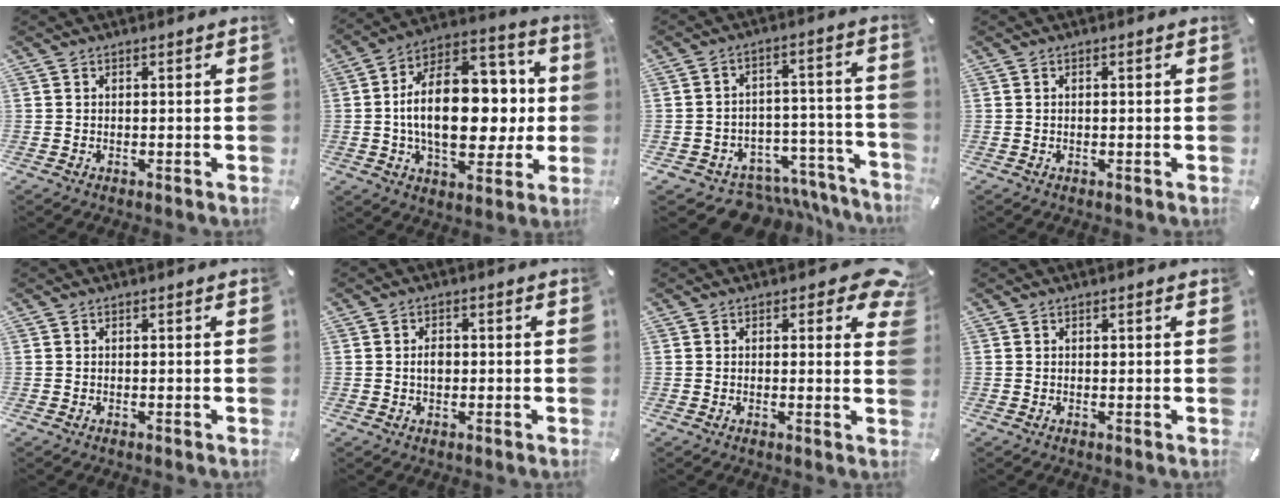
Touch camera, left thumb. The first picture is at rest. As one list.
[{"total": 22.8, "force": [-0.1, 14.0, 18.0], "torque": [-0.313, 0.002, 0.001]}, {"total": 9.3, "force": [-5.7, 6.7, 3.1], "torque": [-0.039, 0.035, -0.086]}, {"total": 0.6, "force": [-0.1, 0.2, 0.6], "torque": [-0.011, 0.001, -0.003]}, {"total": 0.0}, {"total": 2.7, "force": [0.0, 1.9, 1.9], "torque": [-0.030, 0.000, -0.003]}, {"total": 5.6, "force": [2.8, 3.0, 3.9], "torque": [-0.034, -0.013, 0.042]}, {"total": 0.0}]